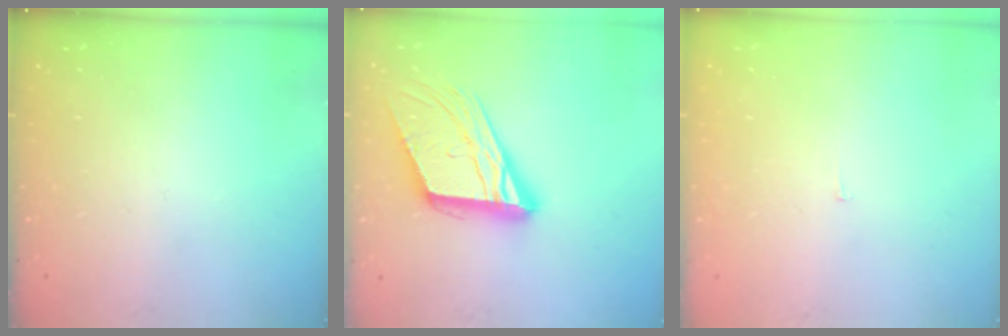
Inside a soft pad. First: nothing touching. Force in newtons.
{"total": 18.4, "press": 18.1, "slide": 2.9}
{"total": 1.9, "press": 1.9, "slide": 0.1}